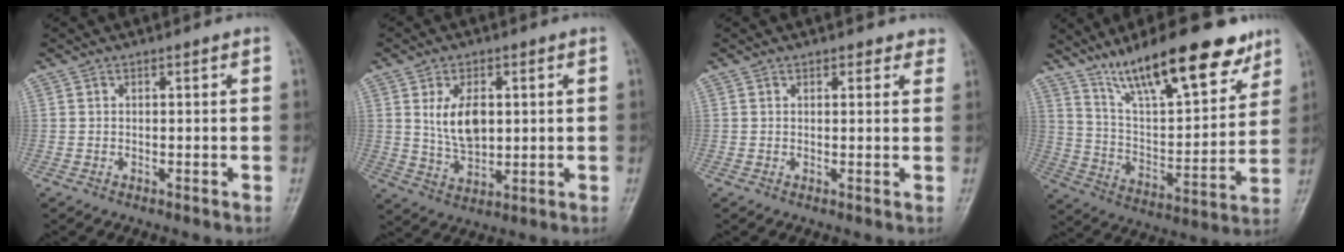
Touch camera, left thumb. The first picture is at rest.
{"total": 8.3, "force": [1.7, 5.1, 6.4], "torque": [-0.096, -0.010, 0.039]}
{"total": 2.4, "force": [1.8, 1.4, 0.8], "torque": [0.017, -0.004, 0.015]}
{"total": 21.9, "force": [14.9, 6.8, 14.5], "torque": [-0.199, -0.057, 0.253]}